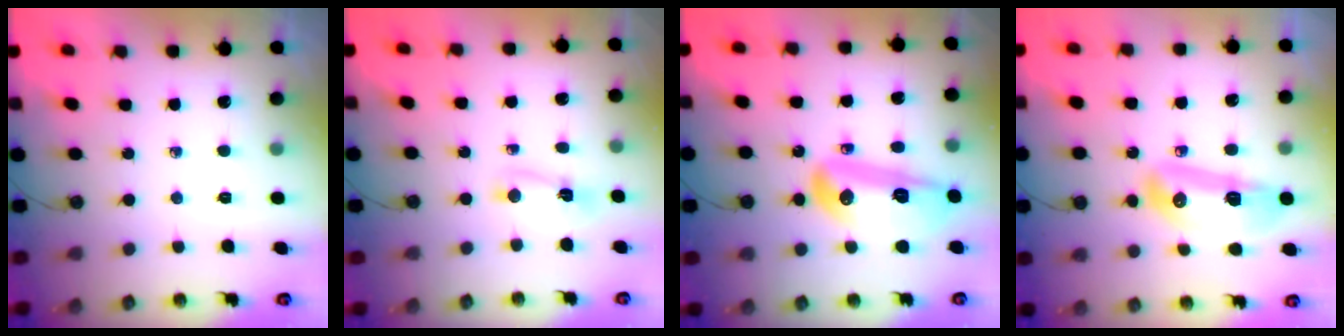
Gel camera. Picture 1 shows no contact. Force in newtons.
{"total": 3.4, "press": 3.4, "slide": 0.4}
{"total": 18.4, "press": 17.5, "slide": 5.6}
{"total": 13.5, "press": 13.3, "slide": 2.4}